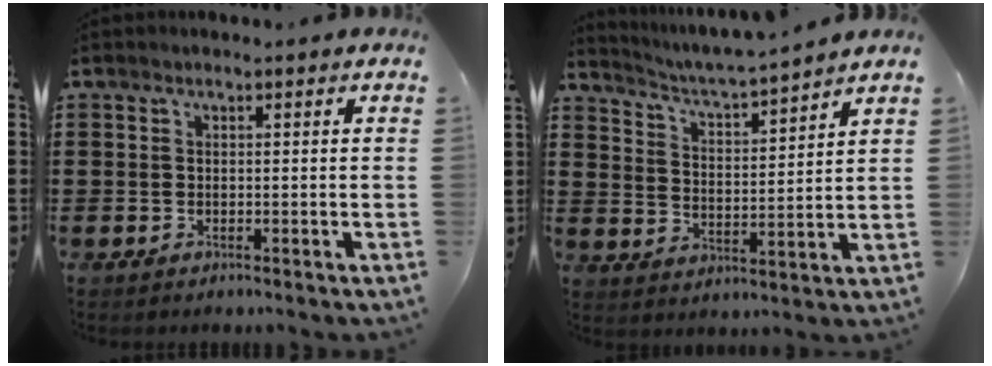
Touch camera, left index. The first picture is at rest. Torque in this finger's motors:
{"motor_torque": [1.14, -1.00, 0.24, 0.09]}